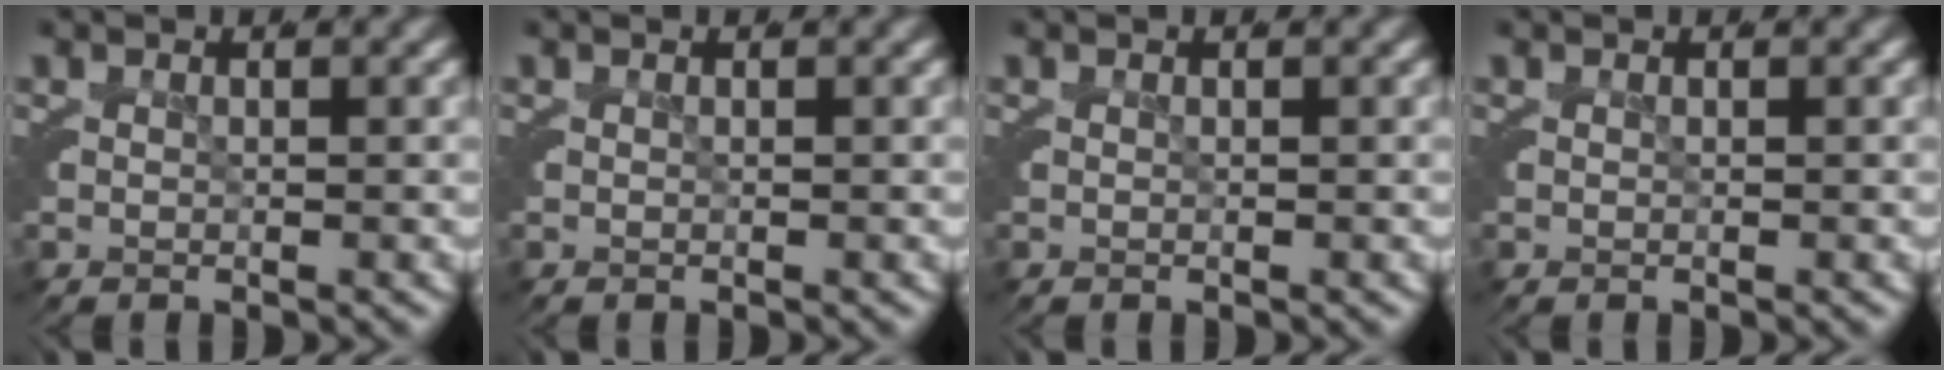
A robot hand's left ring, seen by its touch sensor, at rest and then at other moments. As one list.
[{"total": 0.0}, {"total": 0.0}, {"total": 0.0}]